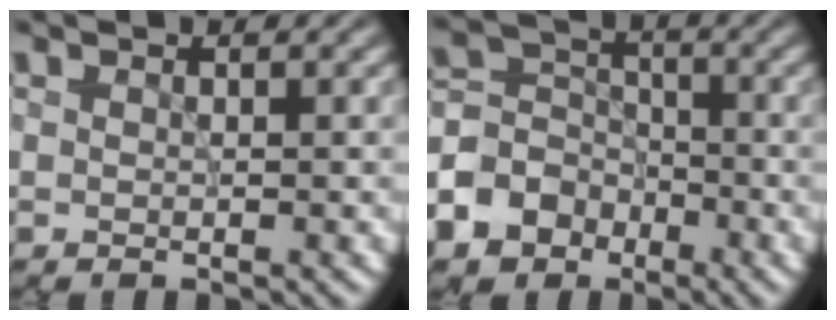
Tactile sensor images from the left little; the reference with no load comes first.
{"total": 8.2, "force": [-4.2, 6.6, 2.4], "torque": [-0.055, -0.008, -0.103]}